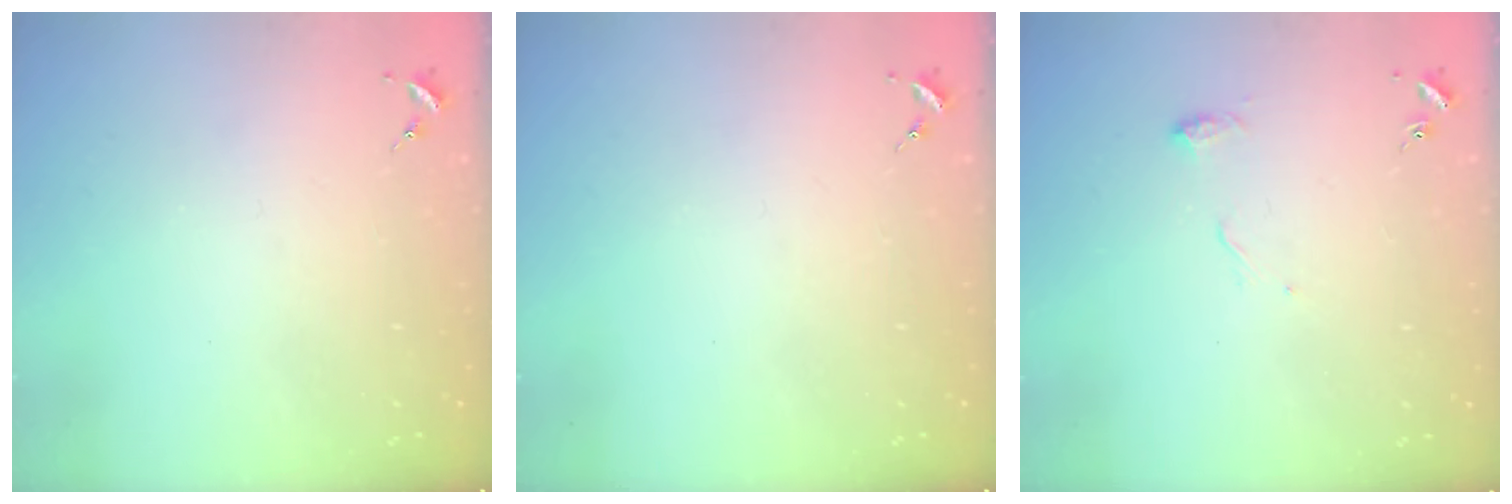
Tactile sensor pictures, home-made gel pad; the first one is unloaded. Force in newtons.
{"total": 0.0}
{"total": 6.8, "press": 6.8, "slide": 0.7}